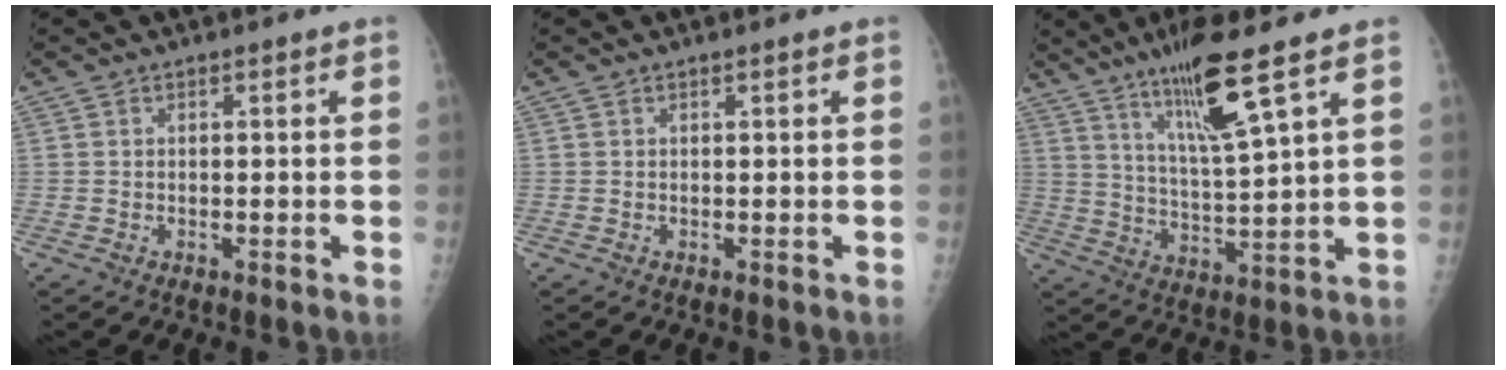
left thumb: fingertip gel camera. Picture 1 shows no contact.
{"total": 0.0}
{"total": 12.3, "force": [7.4, 0.8, 9.9], "torque": [-0.182, -0.046, 0.140]}